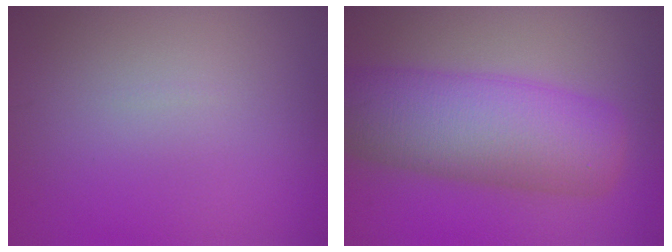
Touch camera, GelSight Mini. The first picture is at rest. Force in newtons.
{"total": 9.8, "press": 9.8, "slide": 0.8}